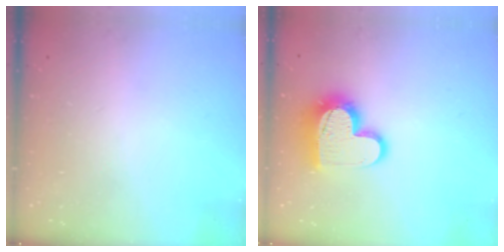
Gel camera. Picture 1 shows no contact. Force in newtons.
{"total": 14.7, "press": 14.6, "slide": 1.1}